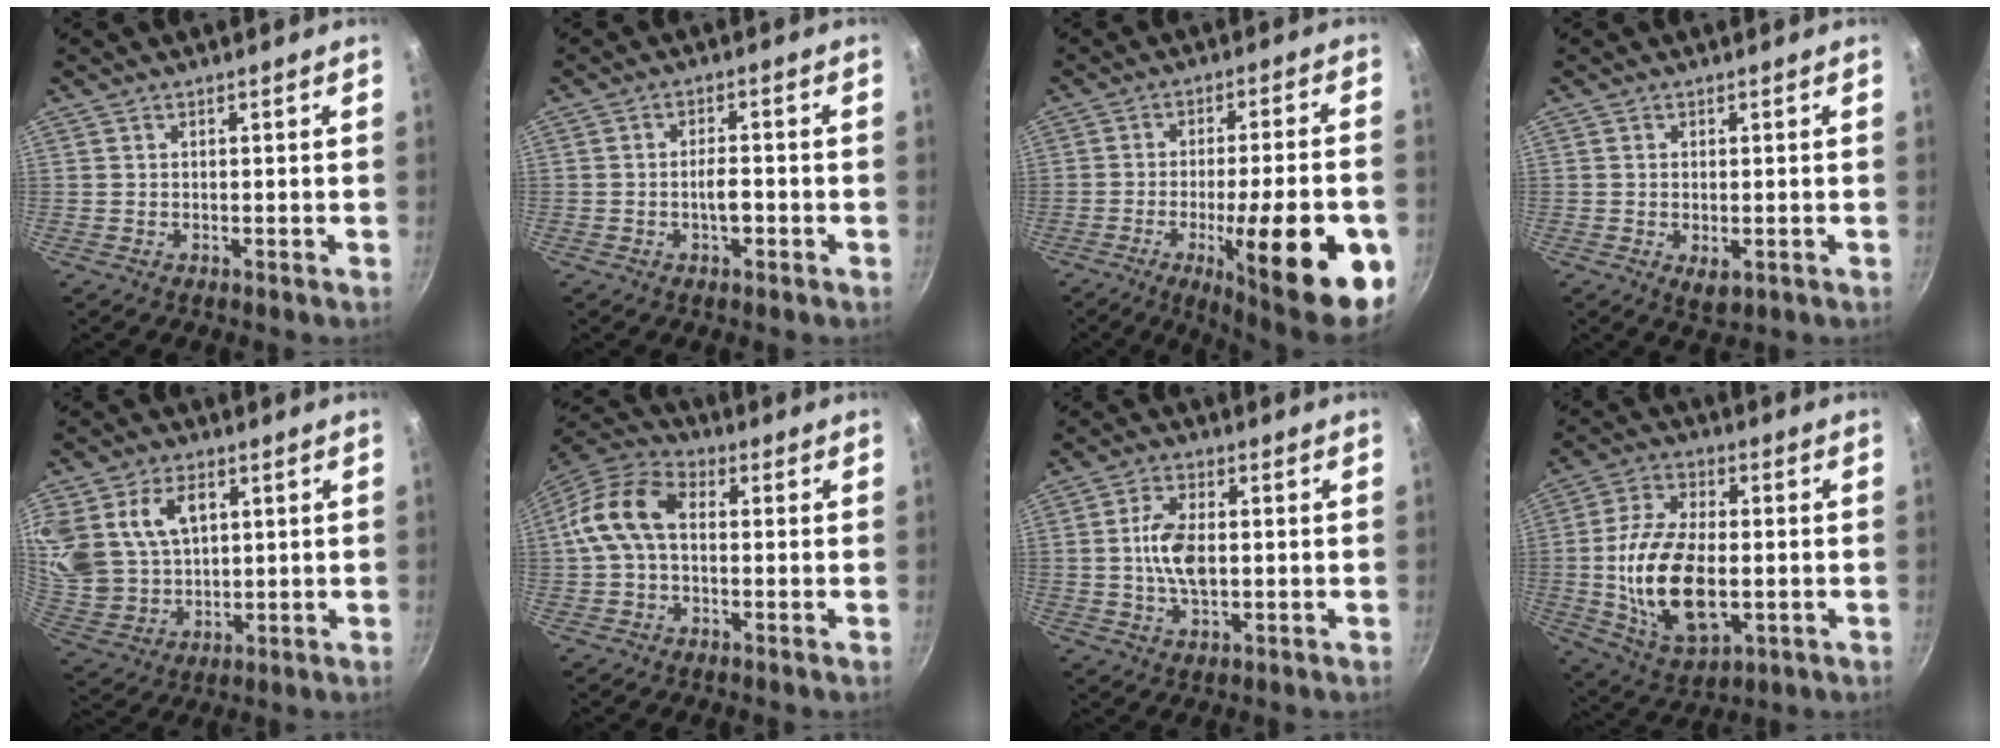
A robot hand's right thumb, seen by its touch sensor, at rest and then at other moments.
{"total": 3.6, "force": [-1.0, 1.7, 3.0], "torque": [-0.045, 0.012, -0.018]}
{"total": 23.3, "force": [-7.7, 5.9, 21.2], "torque": [-0.257, 0.002, -0.096]}
{"total": 3.0, "force": [-0.9, 1.5, 2.5], "torque": [-0.041, -0.006, -0.009]}
{"total": 19.9, "force": [6.3, 14.0, 12.7], "torque": [-0.287, 0.010, 0.137]}
{"total": 11.7, "force": [0.7, 7.4, 9.0], "torque": [-0.180, 0.034, 0.003]}
{"total": 8.0, "force": [0.2, 4.2, 6.8], "torque": [-0.133, 0.003, 0.004]}
{"total": 18.6, "force": [-1.9, 10.0, 15.6], "torque": [-0.286, 0.001, -0.022]}